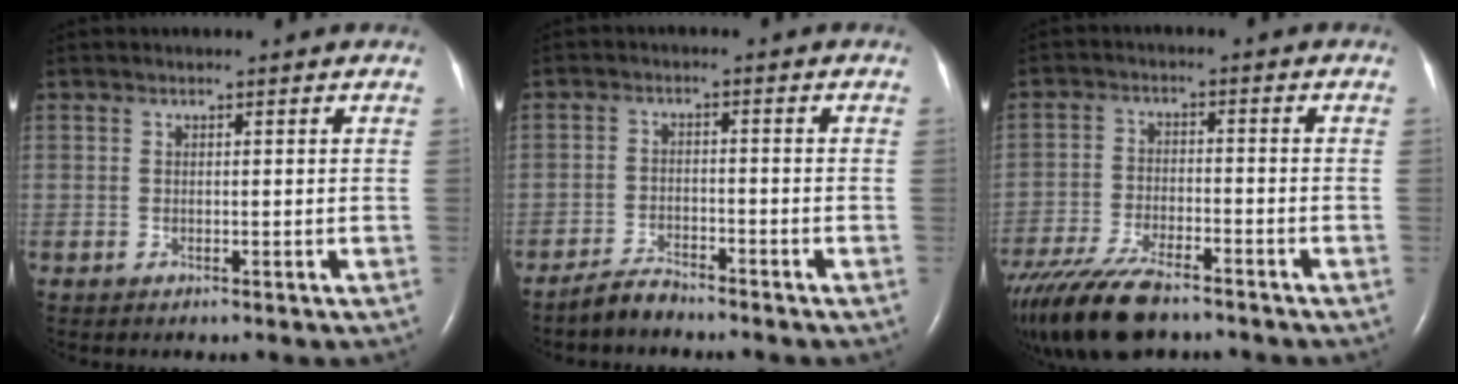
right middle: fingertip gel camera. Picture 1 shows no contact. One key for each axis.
{"total": 3.2, "fx": -3.1, "fy": 0.5, "fz": 0.6, "tx": -0.018, "ty": -0.008, "tz": -0.058}
{"total": 14.0, "fx": -11.1, "fy": 3.6, "fz": 7.8, "tx": -0.159, "ty": -0.033, "tz": -0.190}